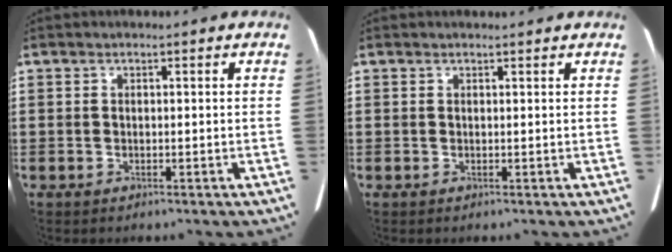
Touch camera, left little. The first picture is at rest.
{"total": 0.5, "force": [0.5, 0.0, 0.2], "torque": [0.003, -0.002, 0.007]}